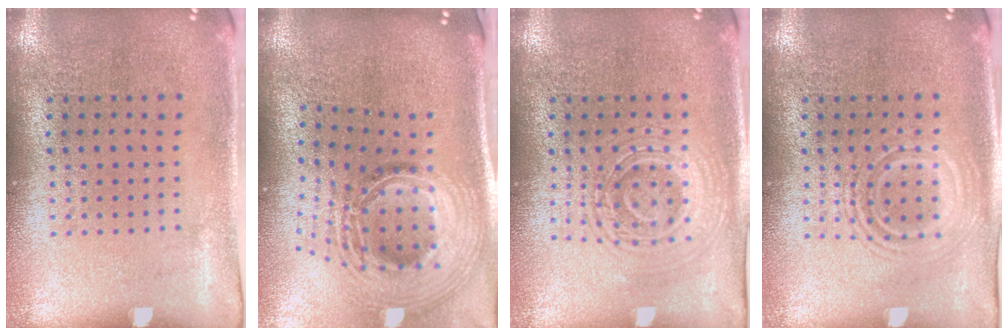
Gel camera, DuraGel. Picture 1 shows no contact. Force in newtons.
{"total": 2.5, "press": 1.8, "slide": 1.8}
{"total": 2.7, "press": 2.7, "slide": 0.5}
{"total": 1.4, "press": 1.4, "slide": 0.2}